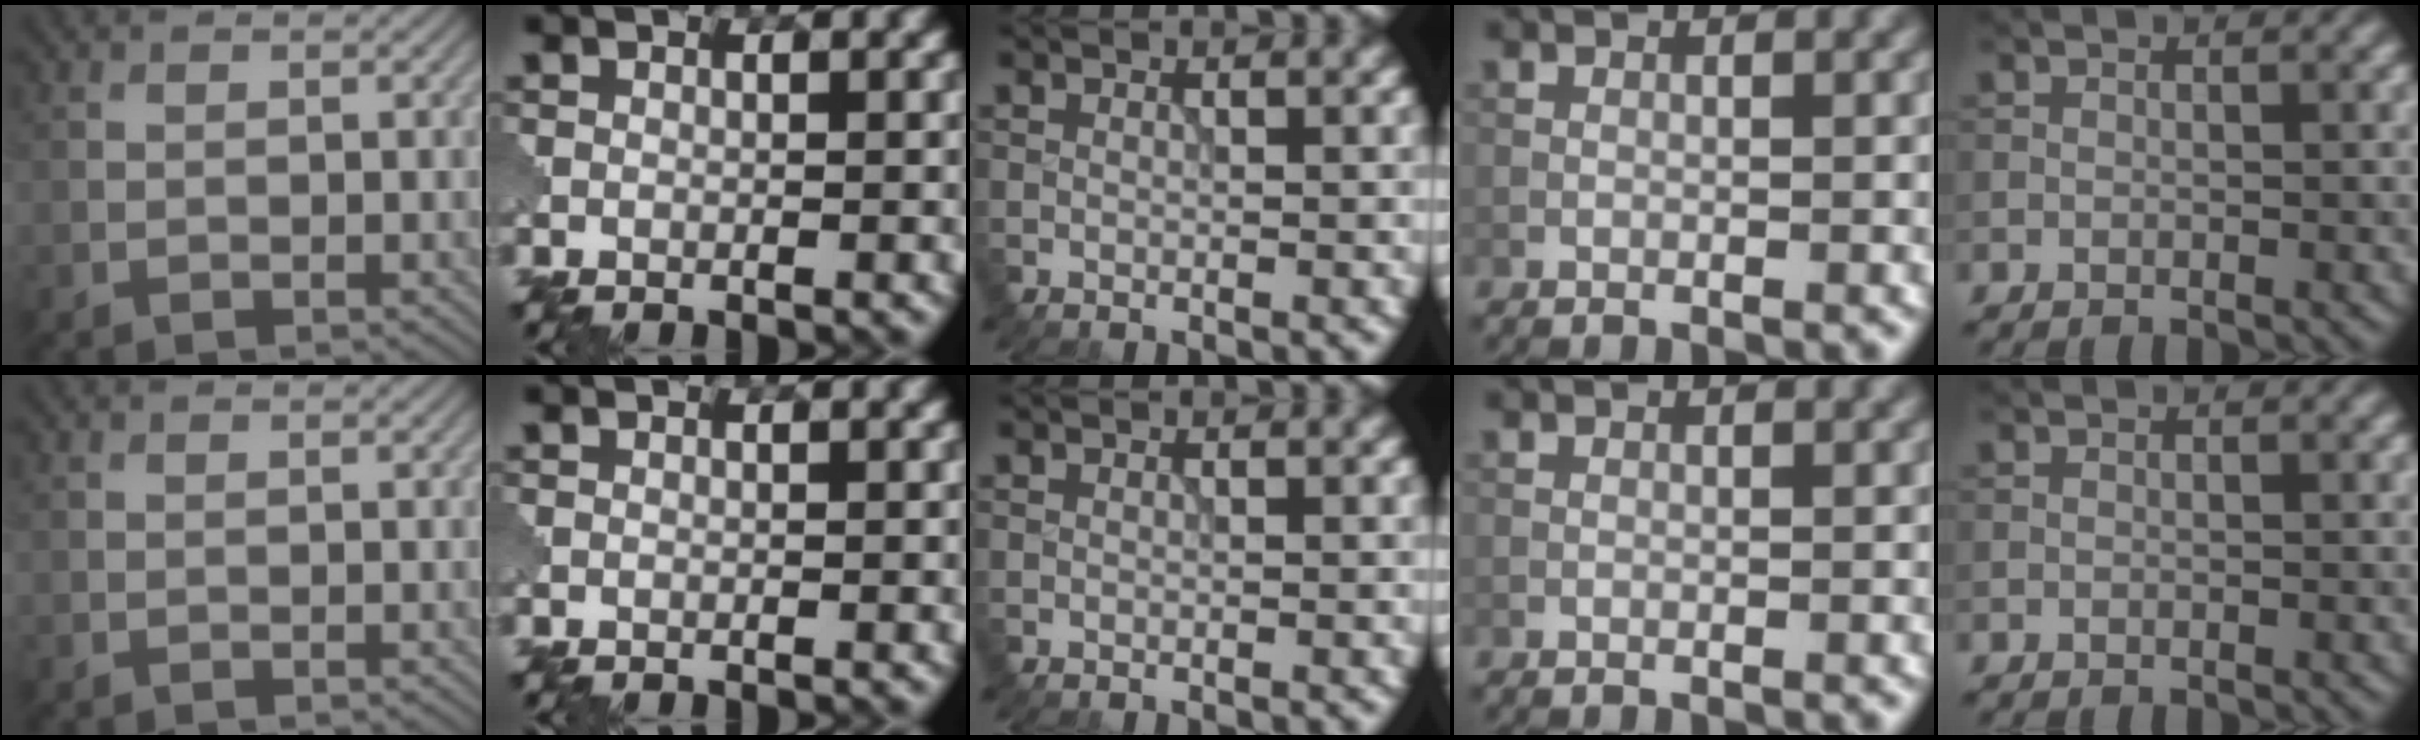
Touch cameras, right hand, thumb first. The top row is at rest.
{}